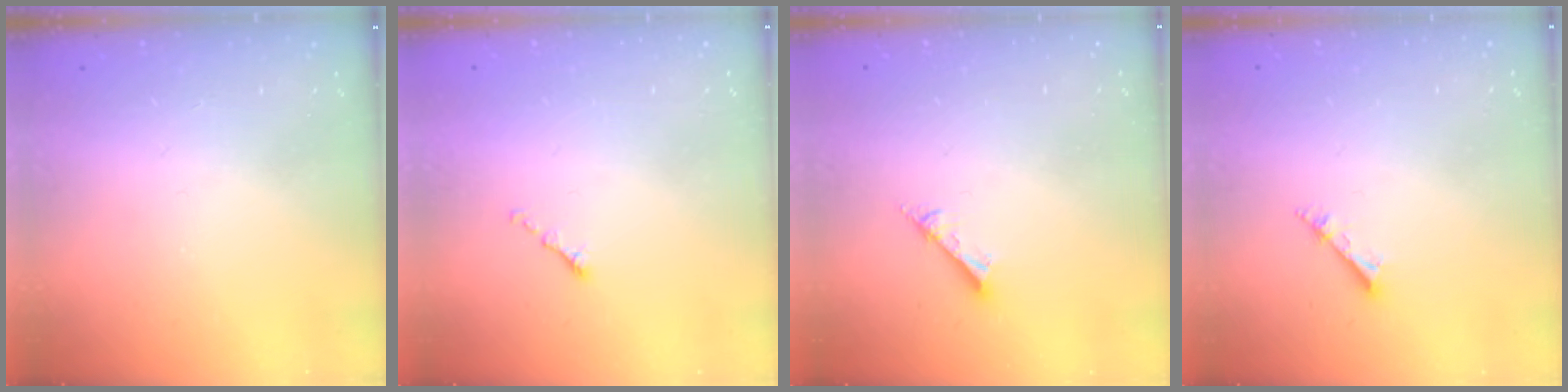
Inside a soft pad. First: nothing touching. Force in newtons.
{"total": 0.6, "press": 0.5, "slide": 0.2}
{"total": 3.7, "press": 3.7, "slide": 0.3}
{"total": 2.6, "press": 2.6, "slide": 0.3}